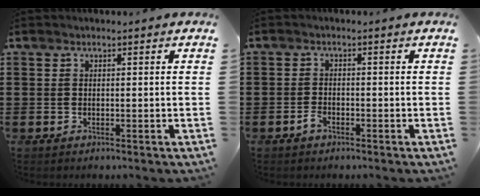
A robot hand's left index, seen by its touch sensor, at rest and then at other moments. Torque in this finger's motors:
{"motor_torque": [0.12, 0.13, 0.05, 0.01]}